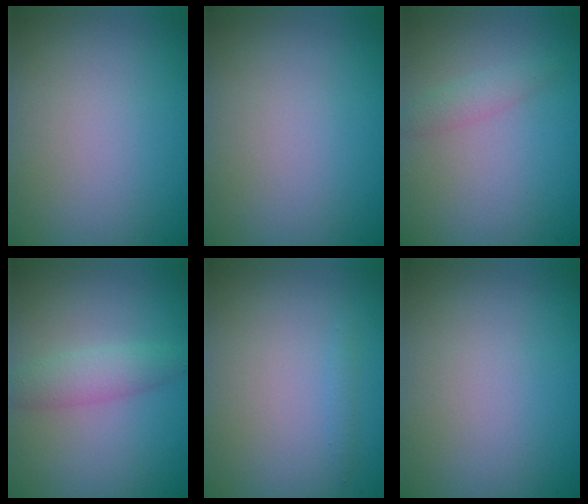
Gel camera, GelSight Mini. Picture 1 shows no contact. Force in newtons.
{"total": 0.0}
{"total": 1.4, "press": 1.4, "slide": 0.1}
{"total": 2.5, "press": 2.5, "slide": 0.1}
{"total": 0.5, "press": 0.5, "slide": 0.0}
{"total": 0.0}